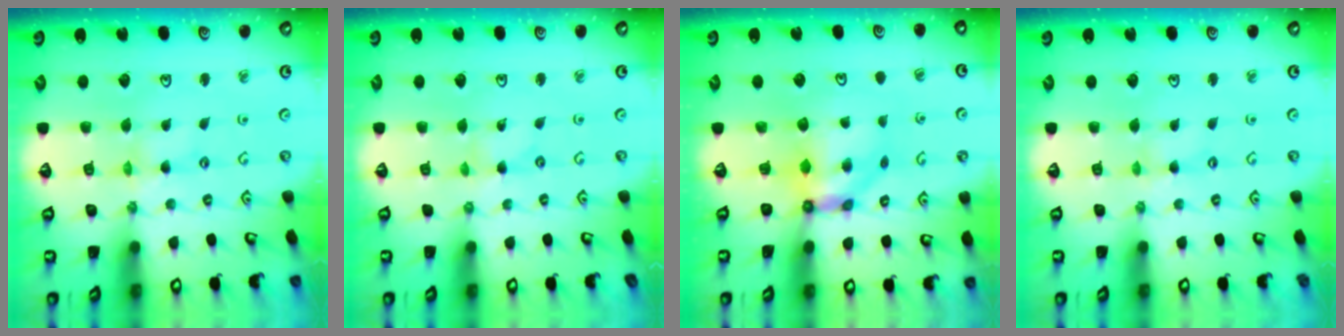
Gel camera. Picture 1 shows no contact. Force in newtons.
{"total": 0.0}
{"total": 7.3, "press": 7.3, "slide": 0.4}
{"total": 1.3, "press": 1.3, "slide": 0.3}